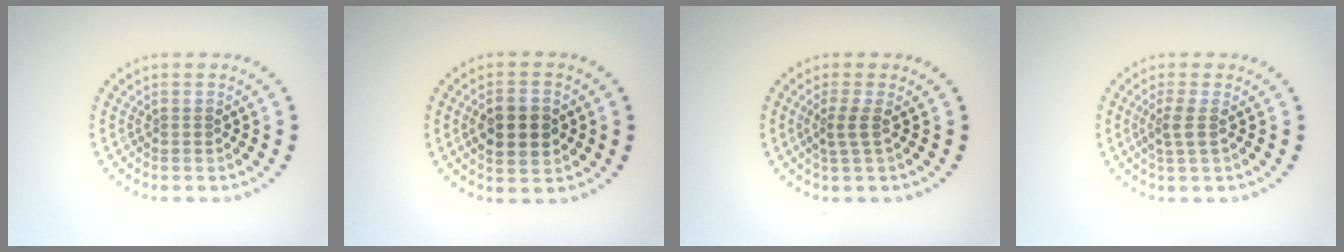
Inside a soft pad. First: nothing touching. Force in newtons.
{"total": 4.5, "press": 4.5, "slide": 0.2}
{"total": 1.8, "press": 1.3, "slide": 1.3}
{"total": 1.6, "press": 1.4, "slide": 0.8}